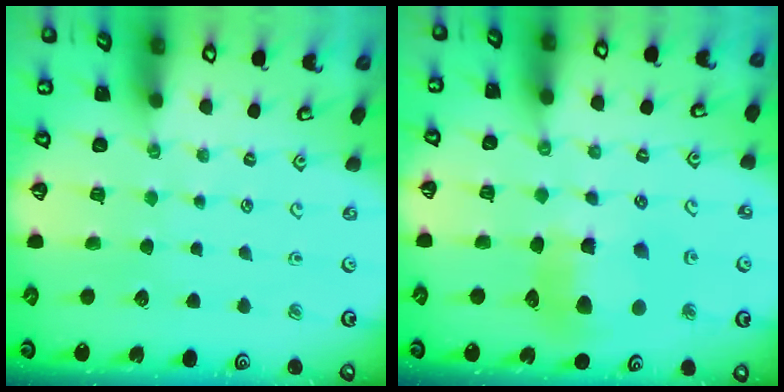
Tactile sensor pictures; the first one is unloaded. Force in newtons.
{"total": 10.5, "press": 10.4, "slide": 1.3}